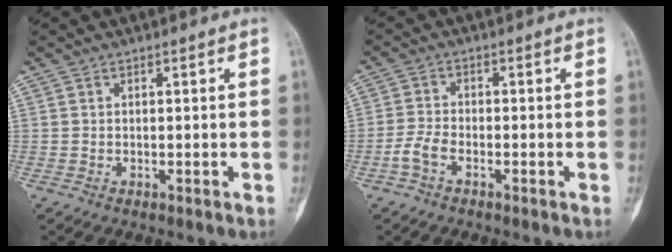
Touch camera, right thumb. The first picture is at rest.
{"total": 3.4, "force": [-1.9, 1.6, 2.3], "torque": [-0.055, 0.013, -0.043]}